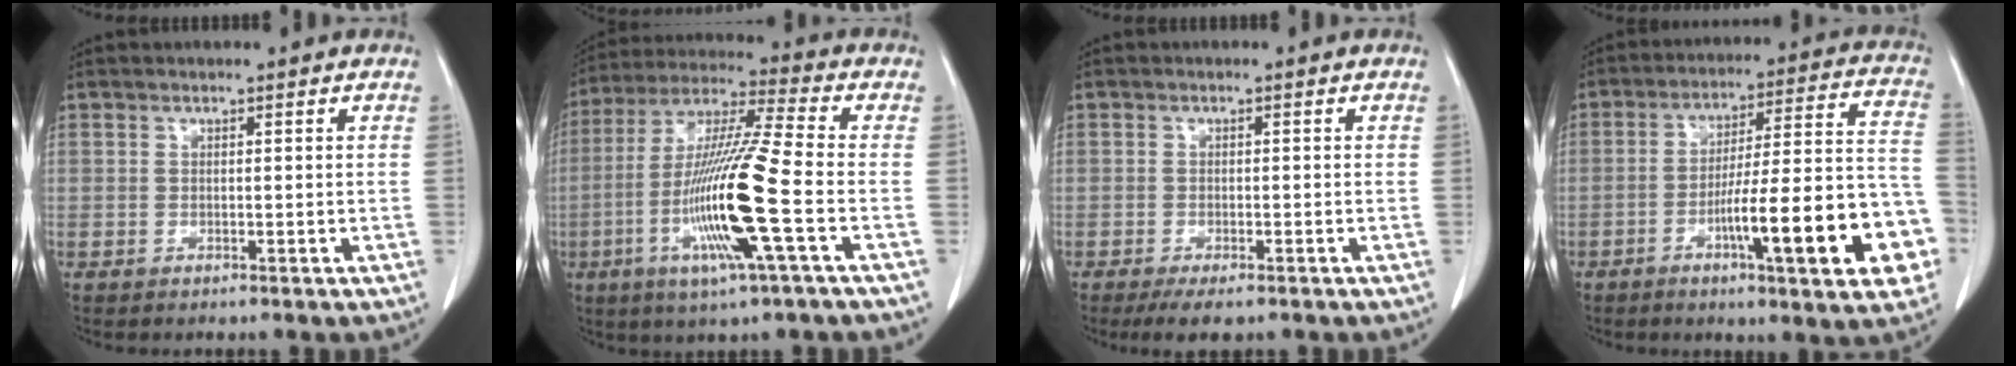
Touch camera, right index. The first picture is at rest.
{"total": 16.6, "force": [-4.5, -0.2, 16.0], "torque": [-0.324, -0.014, -0.094]}
{"total": 3.5, "force": [-2.4, 1.1, 2.3], "torque": [-0.037, -0.006, -0.035]}
{"total": 19.8, "force": [-7.1, 2.3, 18.4], "torque": [-0.212, 0.021, -0.097]}